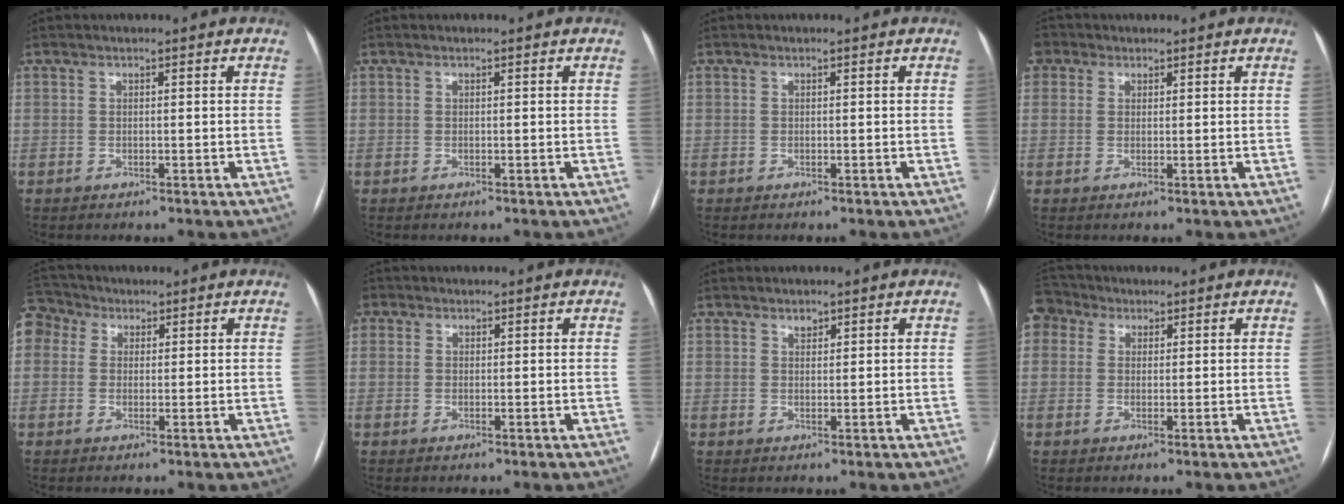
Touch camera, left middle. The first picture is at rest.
{"total": 0.0}
{"total": 0.0}
{"total": 3.2, "force": [1.4, 2.7, 0.8], "torque": [-0.014, 0.016, 0.024]}
{"total": 8.9, "force": [3.7, 7.3, 3.5], "torque": [-0.096, 0.047, 0.070]}
{"total": 2.0, "force": [0.7, 1.8, 0.4], "torque": [0.000, 0.006, 0.008]}
{"total": 1.2, "force": [0.9, 0.6, 0.5], "torque": [-0.010, -0.001, 0.015]}
{"total": 5.4, "force": [3.0, 4.2, 1.7], "torque": [-0.041, 0.033, 0.062]}